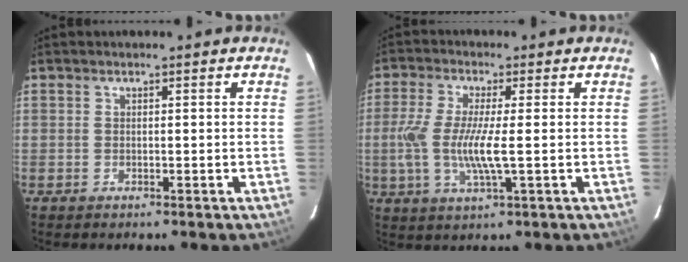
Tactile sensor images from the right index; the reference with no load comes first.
{"total": 9.0, "force": [-1.0, 1.2, 8.9], "torque": [-0.187, -0.008, -0.022]}